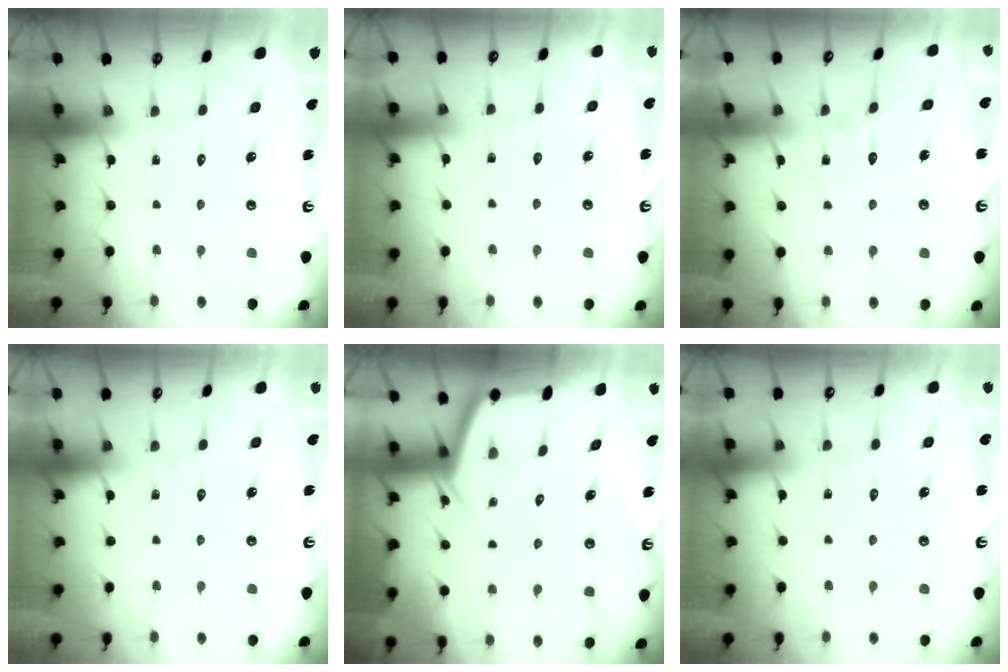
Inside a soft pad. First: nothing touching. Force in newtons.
{"total": 2.6, "press": 2.6, "slide": 0.4}
{"total": 8.5, "press": 8.5, "slide": 0.2}
{"total": 2.9, "press": 2.9, "slide": 0.4}
{"total": 2.9, "press": 2.8, "slide": 0.3}
{"total": 2.8, "press": 2.8, "slide": 0.4}